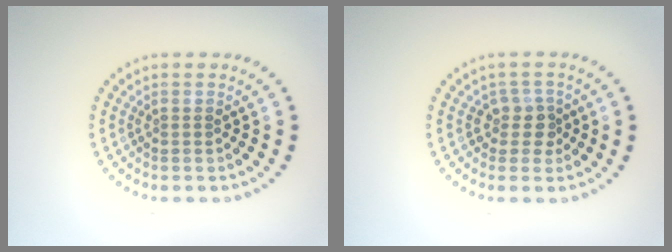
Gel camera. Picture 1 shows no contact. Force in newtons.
{"total": 2.1, "press": 1.7, "slide": 1.1}